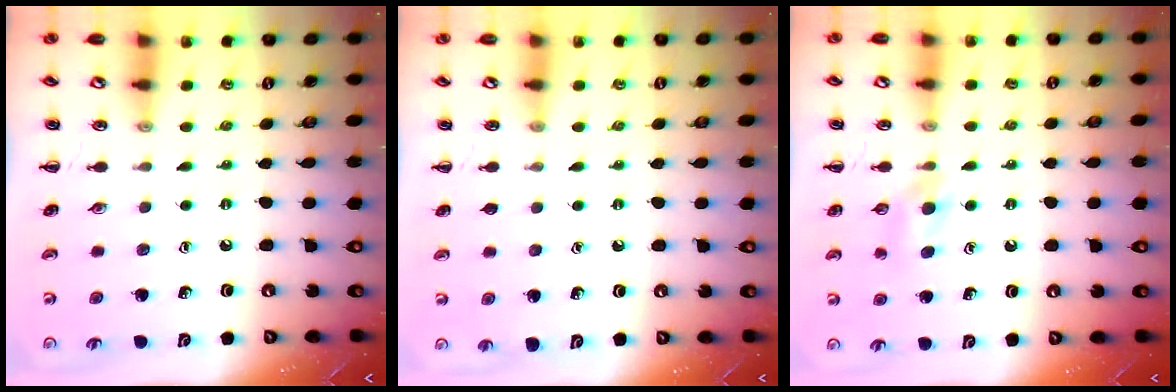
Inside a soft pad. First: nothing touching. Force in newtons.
{"total": 0.0}
{"total": 5.9, "press": 5.6, "slide": 1.9}